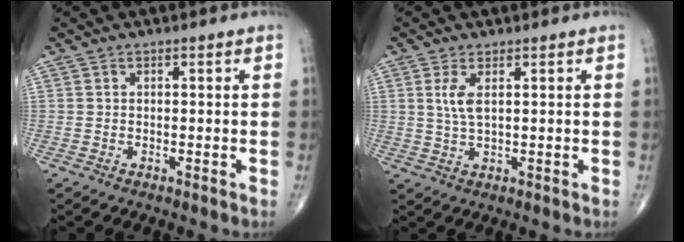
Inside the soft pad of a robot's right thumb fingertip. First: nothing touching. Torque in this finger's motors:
{"motor_torque": [-0.11, 0.09, -0.06, 0.07, -0.02]}